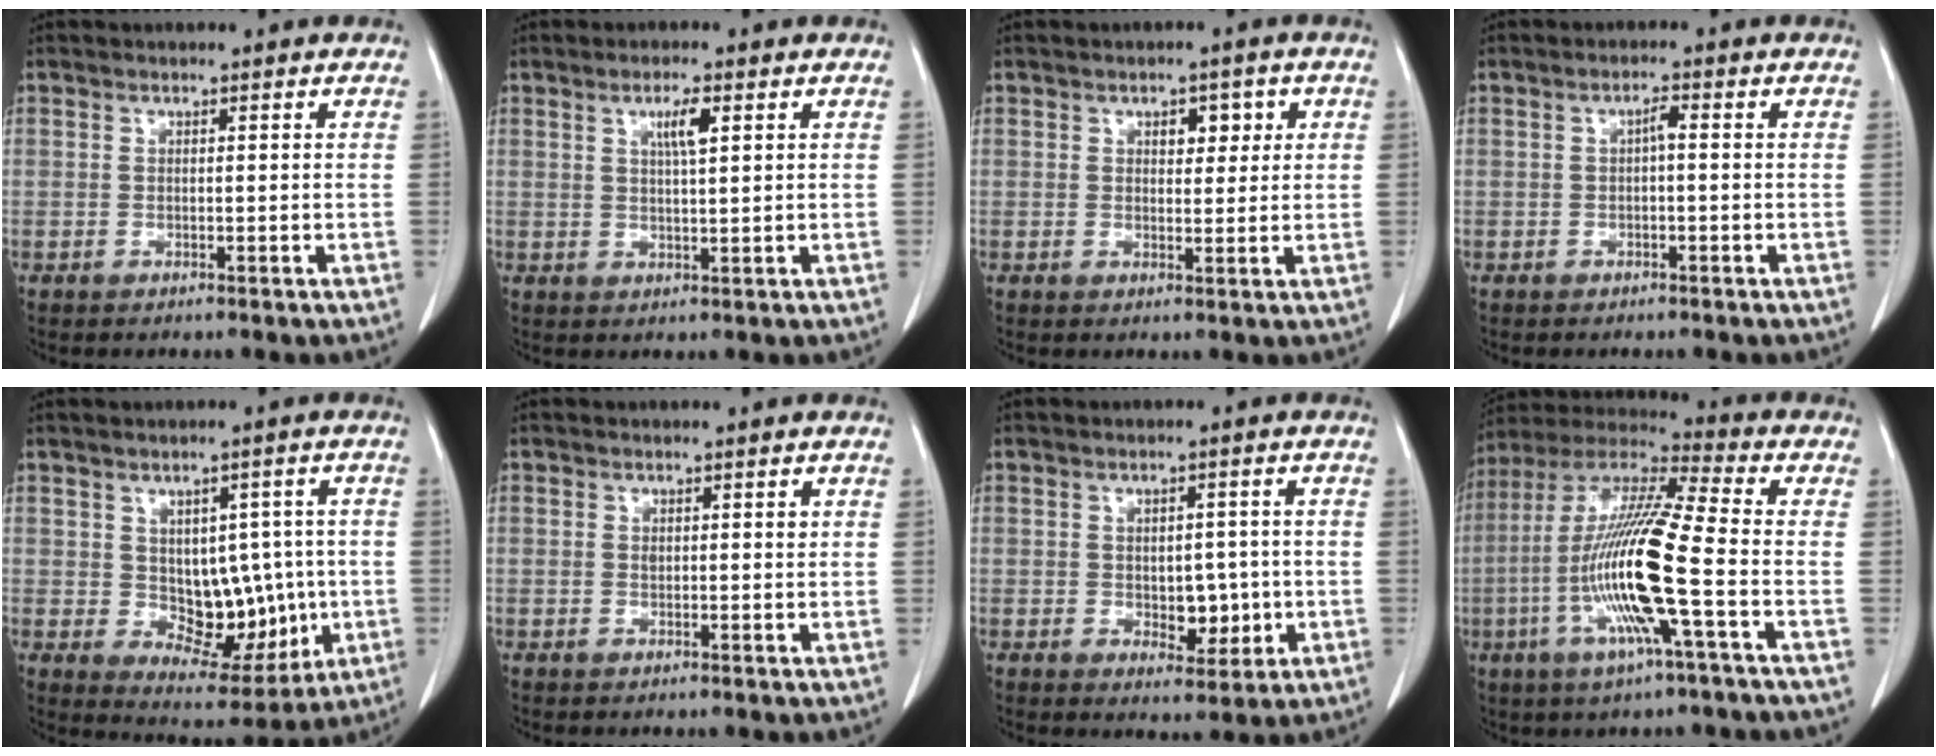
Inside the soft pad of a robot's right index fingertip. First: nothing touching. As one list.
[{"total": 3.5, "force": [1.4, 0.4, 3.1], "torque": [-0.054, 0.000, 0.024]}, {"total": 3.6, "force": [1.4, 2.0, 2.7], "torque": [-0.031, 0.007, 0.019]}, {"total": 1.5, "force": [0.0, 0.3, 1.5], "torque": [-0.025, 0.005, -0.001]}, {"total": 10.4, "force": [-0.4, 6.5, 8.2], "torque": [-0.098, 0.012, 0.017]}, {"total": 1.3, "force": [0.3, 0.6, 1.1], "torque": [-0.022, 0.004, 0.008]}, {"total": 5.2, "force": [-0.8, 3.0, 4.1], "torque": [-0.047, 0.001, -0.001]}, {"total": 17.2, "force": [-4.5, 0.3, 16.6], "torque": [-0.339, -0.008, -0.095]}]